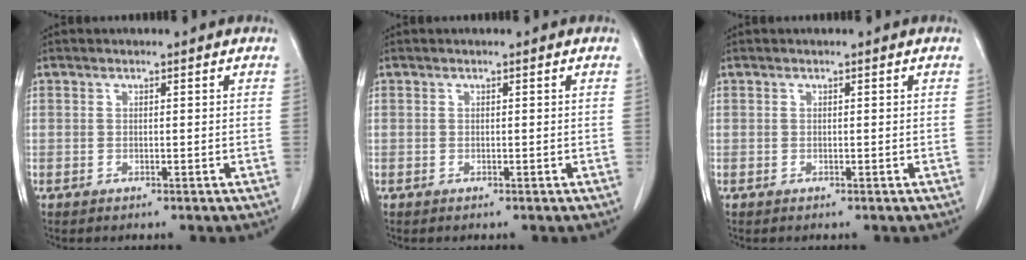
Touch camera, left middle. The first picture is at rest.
{"total": 0.0}
{"total": 0.0}